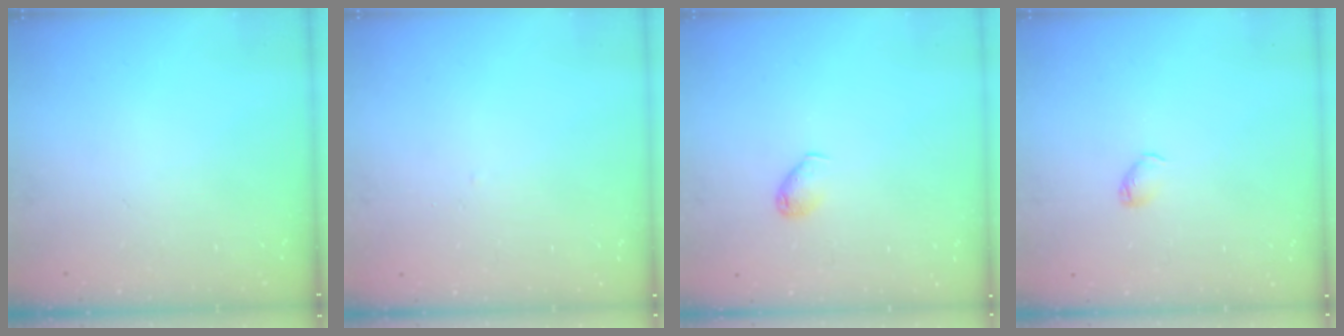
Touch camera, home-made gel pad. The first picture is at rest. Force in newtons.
{"total": 1.6, "press": 1.6, "slide": 0.3}
{"total": 4.4, "press": 4.2, "slide": 1.2}
{"total": 2.5, "press": 2.5, "slide": 0.4}